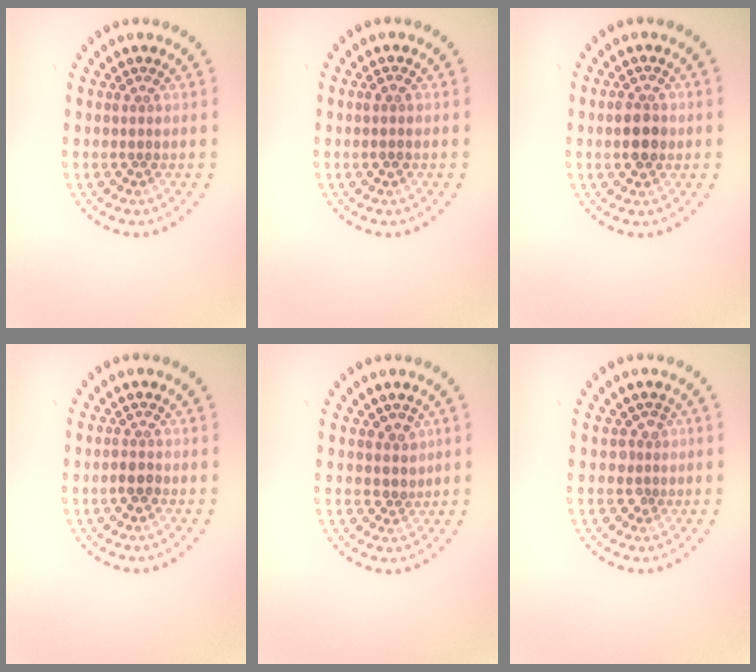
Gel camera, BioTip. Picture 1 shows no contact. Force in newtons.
{"total": 0.9, "press": 0.8, "slide": 0.2}
{"total": 2.9, "press": 2.9, "slide": 0.1}
{"total": 1.3, "press": 1.2, "slide": 0.5}
{"total": 1.6, "press": 1.2, "slide": 1.0}
{"total": 1.5, "press": 1.2, "slide": 0.9}